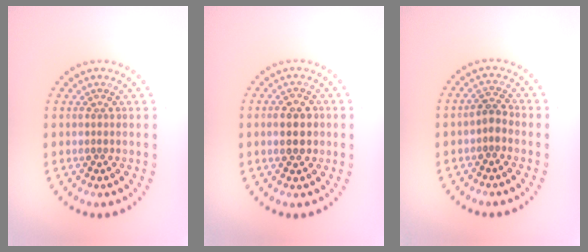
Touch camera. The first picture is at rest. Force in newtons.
{"total": 3.1, "press": 3.1, "slide": 0.1}
{"total": 1.5, "press": 1.3, "slide": 0.8}